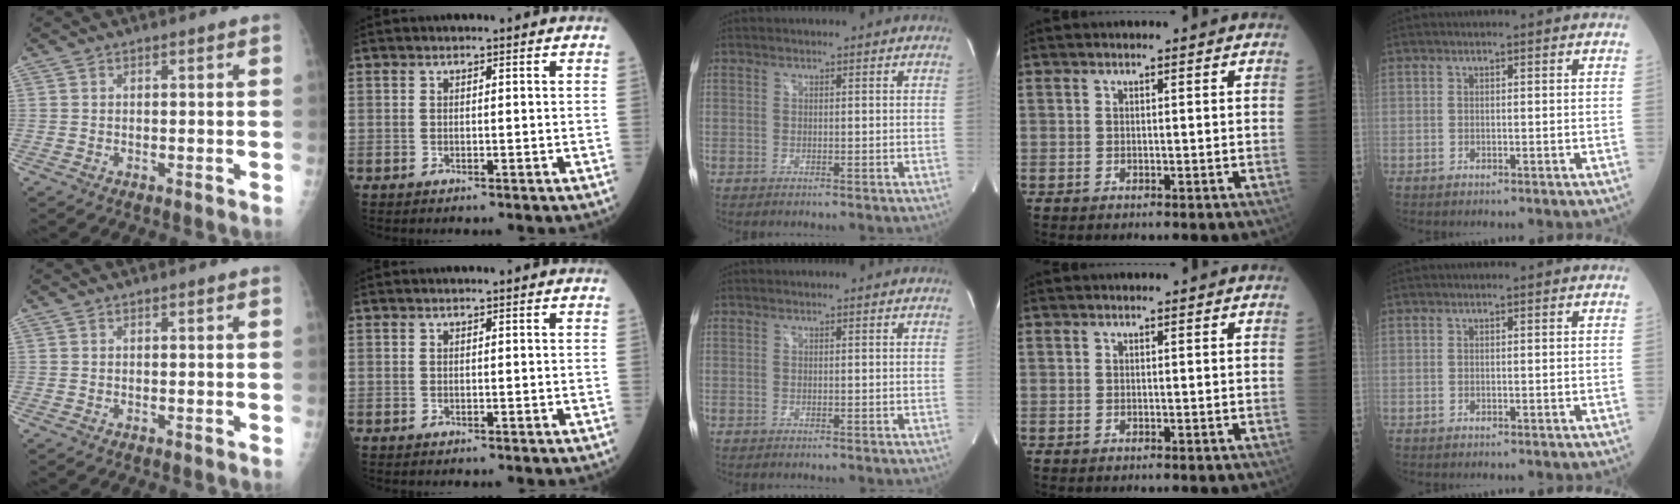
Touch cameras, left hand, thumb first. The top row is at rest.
{}